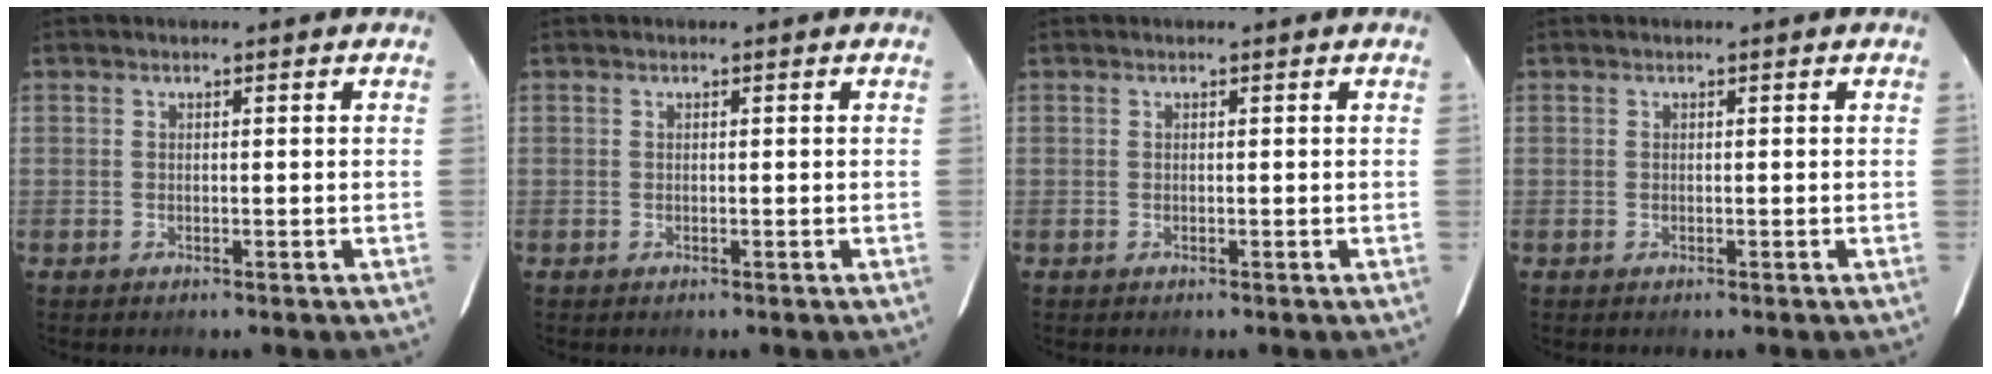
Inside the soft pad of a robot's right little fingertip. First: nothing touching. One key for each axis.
{"total": 0.0}
{"total": 0.0}
{"total": 0.0}